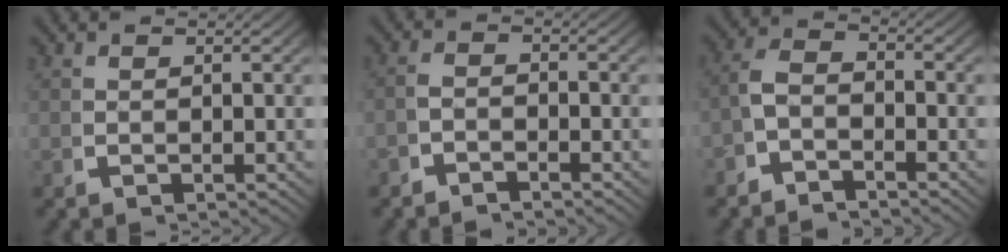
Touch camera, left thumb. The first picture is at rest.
{"total": 1.9, "force": [-1.7, 0.8, 0.4], "torque": [-0.004, -0.004, -0.034]}
{"total": 3.4, "force": [-1.7, 2.4, 1.8], "torque": [-0.035, -0.012, -0.034]}